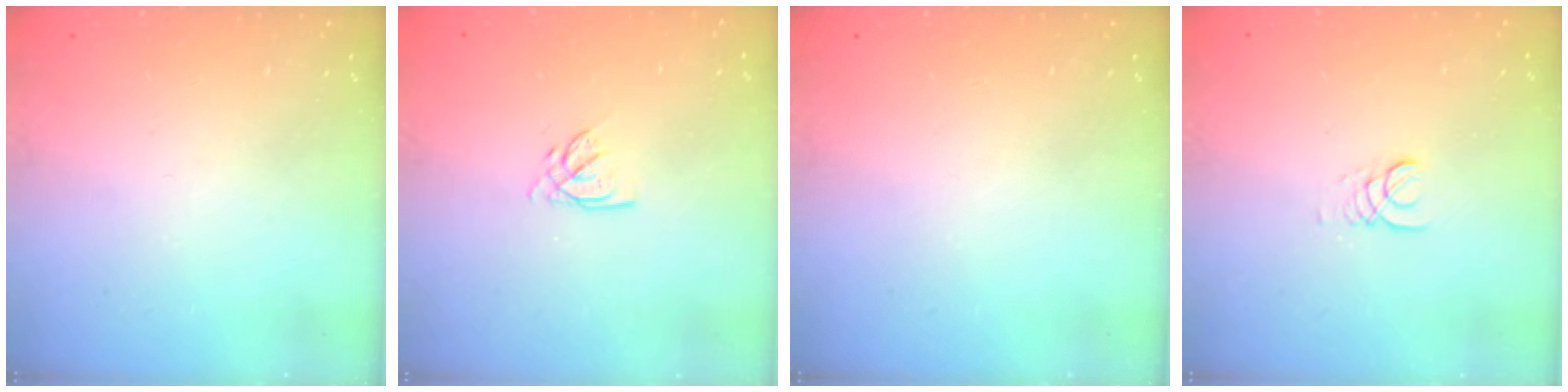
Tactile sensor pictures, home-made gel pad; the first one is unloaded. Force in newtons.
{"total": 2.8, "press": 2.8, "slide": 0.1}
{"total": 0.0}
{"total": 1.4, "press": 1.4, "slide": 0.2}